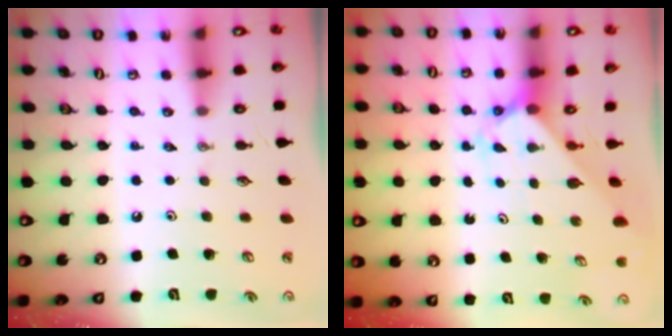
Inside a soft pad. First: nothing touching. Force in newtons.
{"total": 1.9, "press": 1.9, "slide": 0.1}